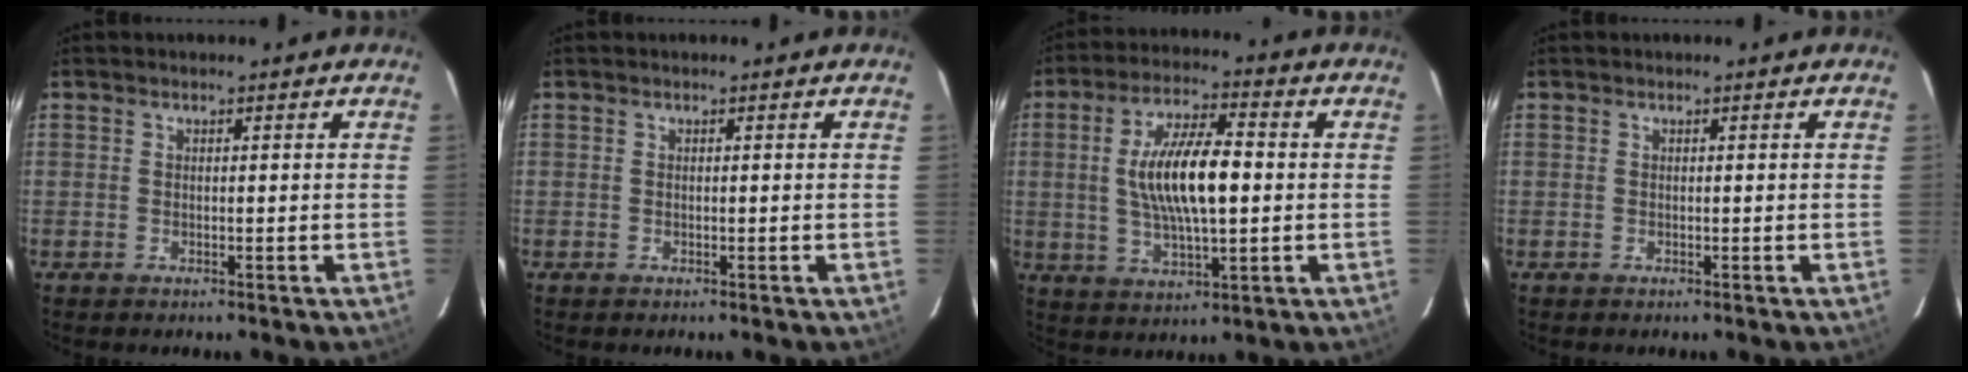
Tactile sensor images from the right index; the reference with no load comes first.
{"total": 0.0}
{"total": 13.4, "force": [0.6, 4.4, 12.6], "torque": [-0.236, 0.006, 0.017]}
{"total": 0.0}